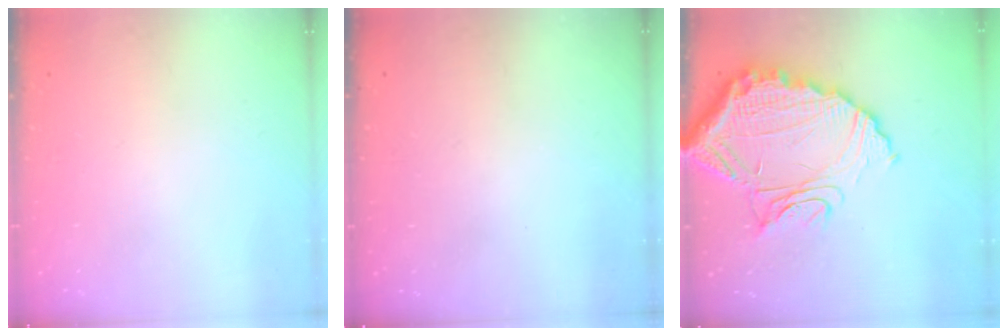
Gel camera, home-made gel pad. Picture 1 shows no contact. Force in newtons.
{"total": 3.0, "press": 3.0, "slide": 0.1}
{"total": 19.5, "press": 19.4, "slide": 1.7}